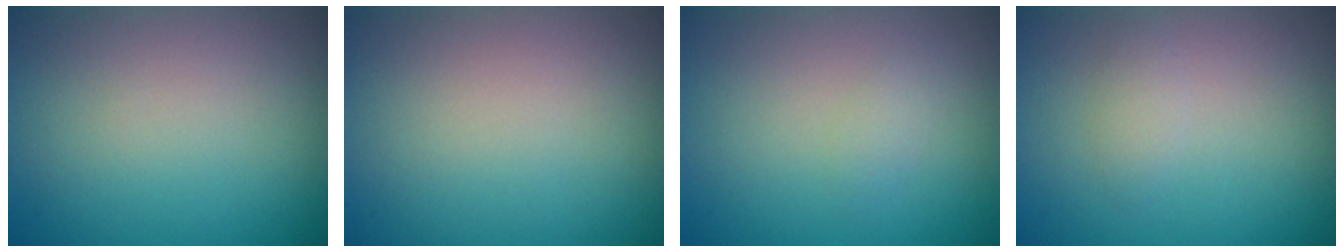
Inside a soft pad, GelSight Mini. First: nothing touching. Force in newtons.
{"total": 0.0}
{"total": 0.9, "press": 0.9, "slide": 0.0}
{"total": 1.1, "press": 1.1, "slide": 0.1}